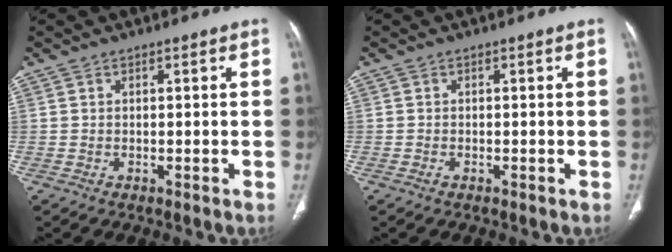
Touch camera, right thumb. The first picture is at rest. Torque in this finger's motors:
{"motor_torque": [-0.18, -0.18, -0.22, 0.32, -0.02]}